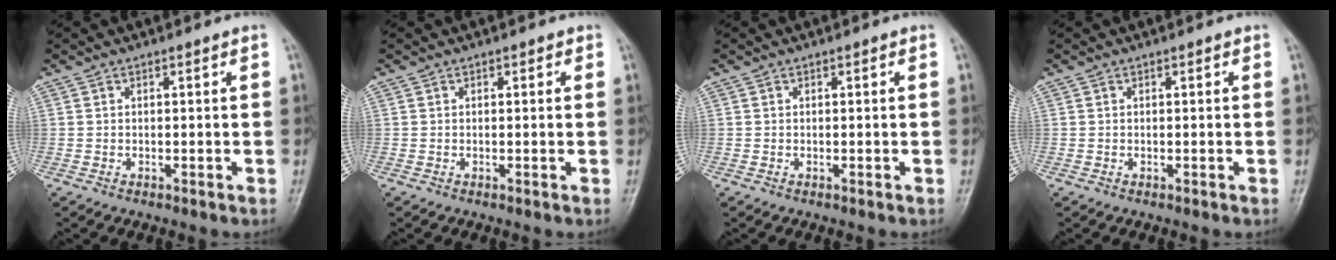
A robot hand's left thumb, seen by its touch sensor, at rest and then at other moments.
{"total": 0.8, "force": [0.3, 0.6, 0.4], "torque": [0.003, 0.000, 0.001]}
{"total": 0.0}
{"total": 0.0}